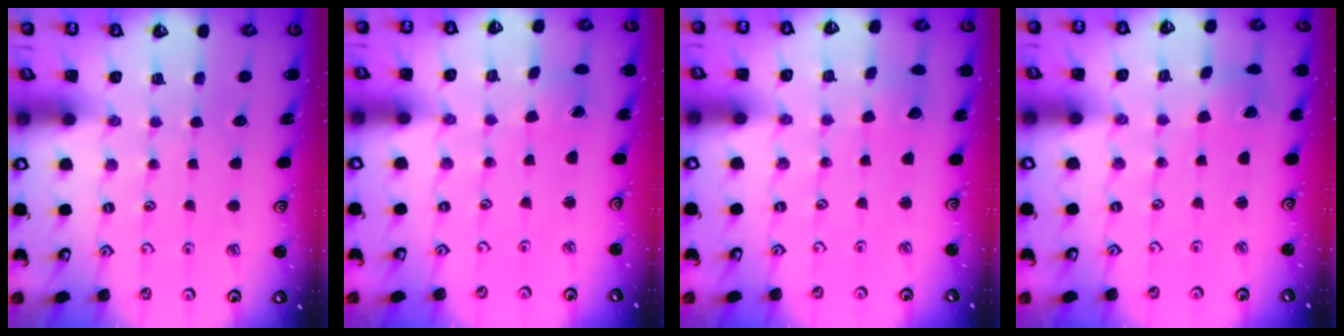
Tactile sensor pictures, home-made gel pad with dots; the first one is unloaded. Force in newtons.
{"total": 1.4, "press": 1.4, "slide": 0.3}
{"total": 3.3, "press": 3.3, "slide": 0.3}
{"total": 1.2, "press": 1.2, "slide": 0.2}